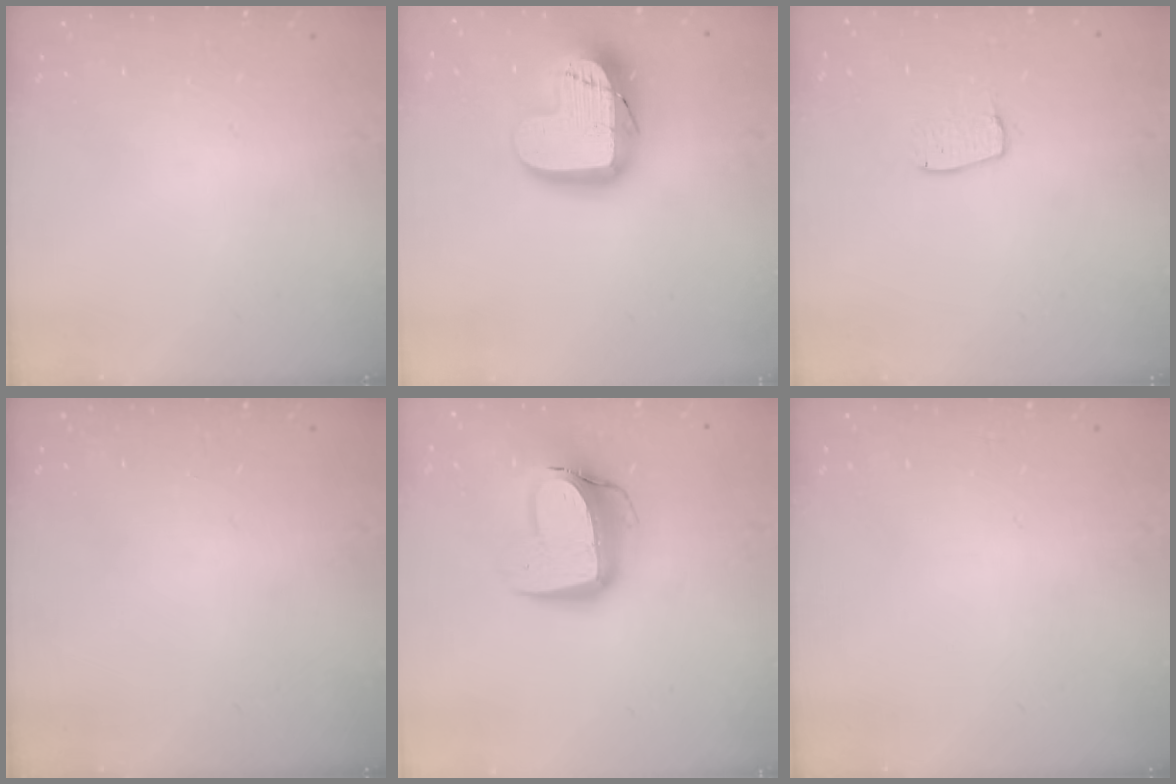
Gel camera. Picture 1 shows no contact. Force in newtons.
{"total": 18.4, "press": 18.3, "slide": 1.4}
{"total": 6.5, "press": 6.5, "slide": 0.5}
{"total": 0.0}
{"total": 13.6, "press": 13.5, "slide": 1.4}
{"total": 0.0}